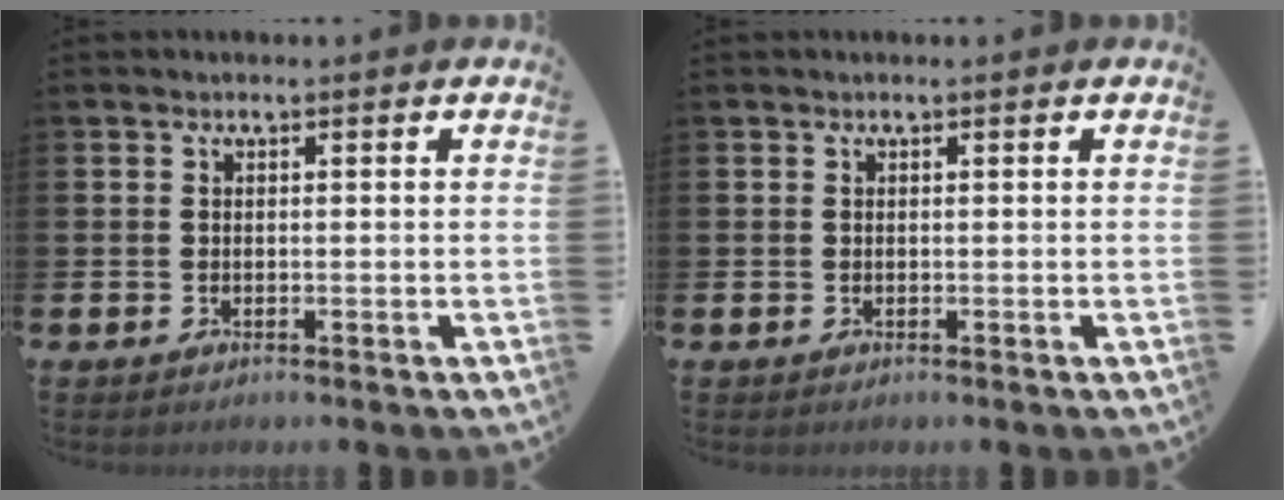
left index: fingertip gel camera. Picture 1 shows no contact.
{"total": 0.0}